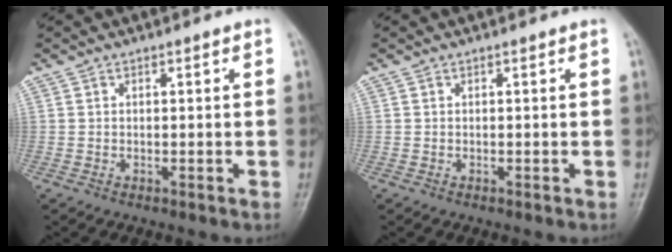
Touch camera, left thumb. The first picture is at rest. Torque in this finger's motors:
{"motor_torque": [0.02, 0.02, 0.00, 0.00, 0.00]}